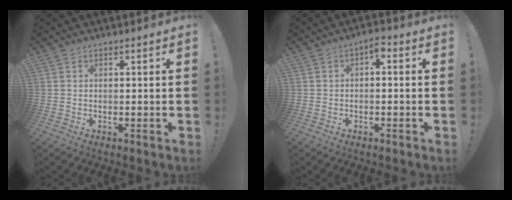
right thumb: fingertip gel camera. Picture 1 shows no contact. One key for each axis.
{"total": 2.4, "fx": -0.6, "fy": 1.5, "fz": 1.8, "tx": -0.025, "ty": 0.006, "tz": -0.014}